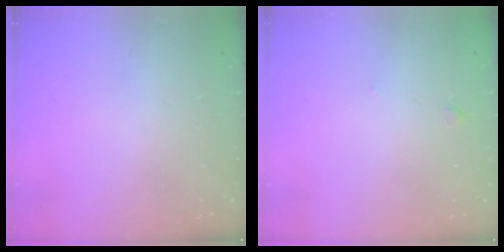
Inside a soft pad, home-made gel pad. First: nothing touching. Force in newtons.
{"total": 1.5, "press": 1.4, "slide": 0.5}